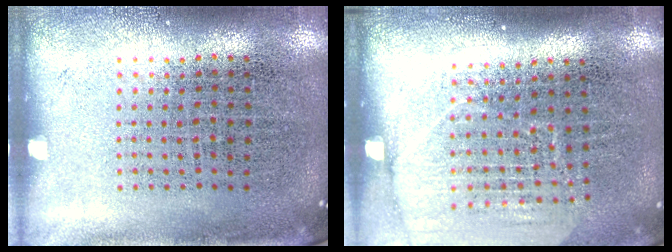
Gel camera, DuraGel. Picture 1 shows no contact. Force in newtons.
{"total": 1.7, "press": 1.5, "slide": 0.8}